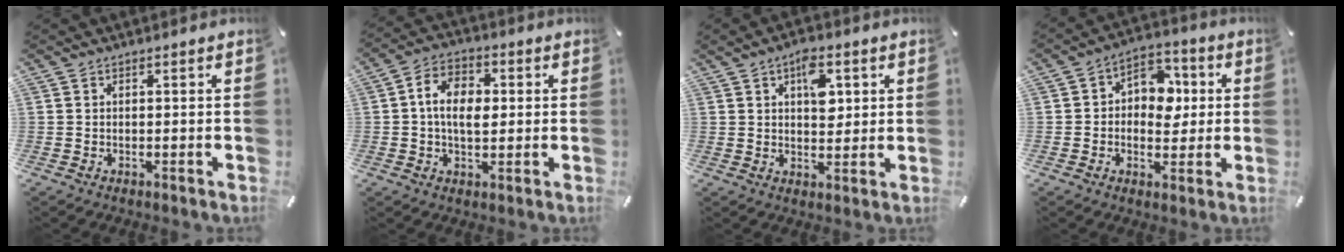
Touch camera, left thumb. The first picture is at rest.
{"total": 8.9, "force": [0.3, 6.0, 6.6], "torque": [-0.114, 0.011, 0.006]}
{"total": 7.9, "force": [2.7, 5.0, 5.6], "torque": [-0.066, -0.004, 0.040]}
{"total": 8.7, "force": [0.1, 7.0, 5.1], "torque": [-0.072, 0.009, 0.002]}